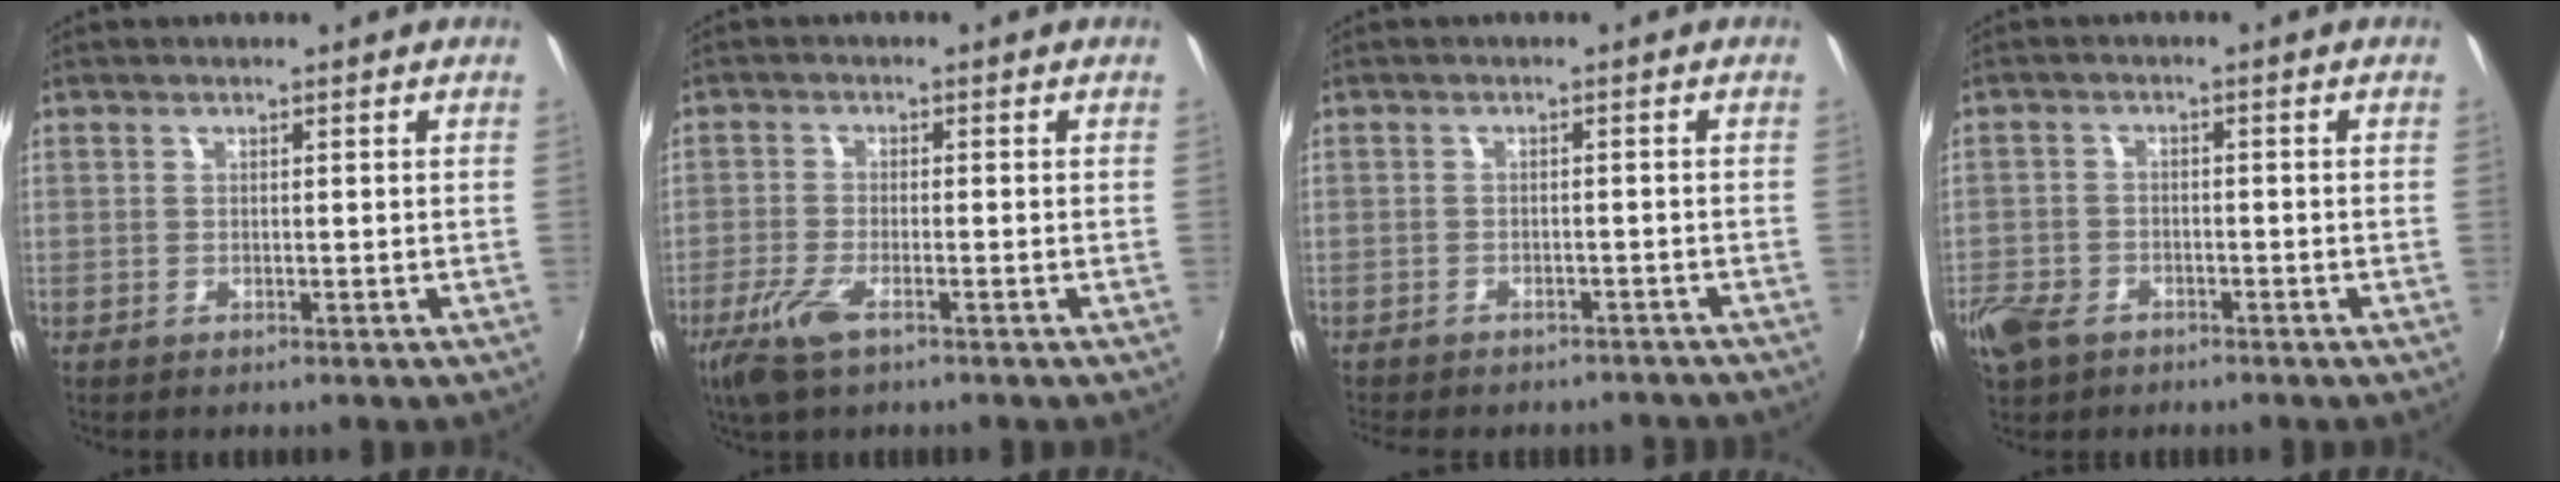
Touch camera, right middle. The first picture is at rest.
{"total": 6.1, "force": [-3.7, 1.6, 4.5], "torque": [-0.112, -0.016, -0.070]}
{"total": 9.0, "force": [-7.8, 3.0, 3.2], "torque": [-0.074, -0.014, -0.102]}
{"total": 9.2, "force": [-5.3, 6.4, 4.1], "torque": [-0.125, -0.008, -0.096]}